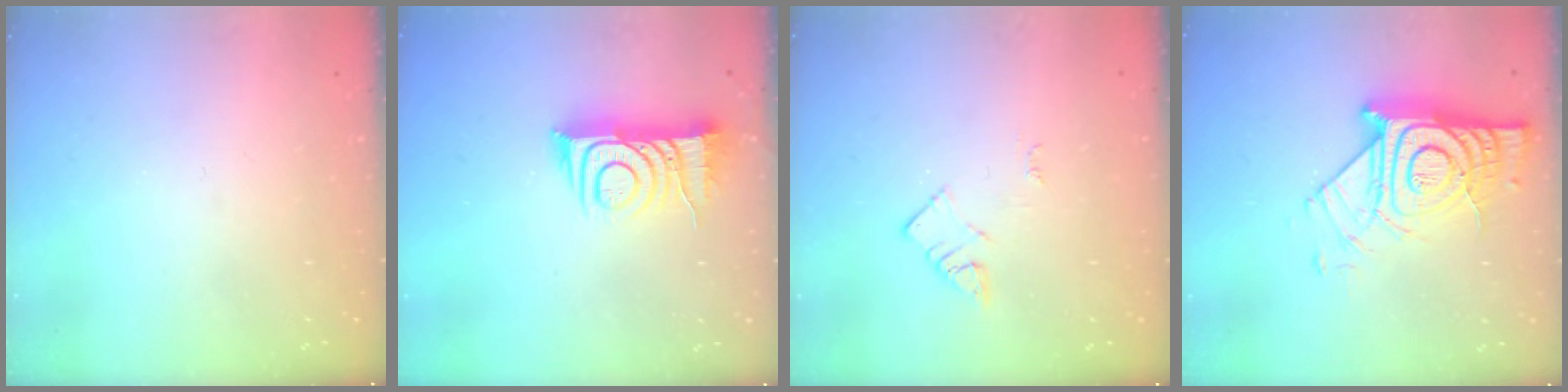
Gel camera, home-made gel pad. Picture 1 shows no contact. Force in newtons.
{"total": 10.6, "press": 10.6, "slide": 0.9}
{"total": 2.3, "press": 2.3, "slide": 0.3}
{"total": 18.2, "press": 18.1, "slide": 1.4}